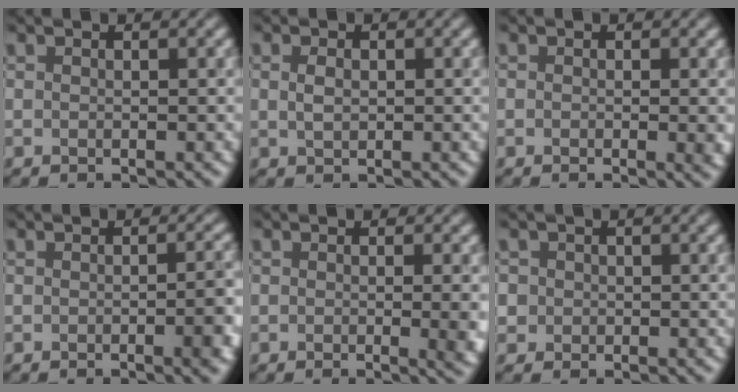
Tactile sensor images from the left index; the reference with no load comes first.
{"total": 1.3, "force": [0.2, 0.9, 1.0], "torque": [-0.023, 0.001, 0.004]}
{"total": 1.6, "force": [-0.2, 0.5, 1.5], "torque": [-0.018, -0.005, -0.004]}
{"total": 3.2, "force": [-1.2, 0.9, 2.9], "torque": [-0.035, 0.000, -0.016]}
{"total": 4.6, "force": [-0.5, 2.0, 4.1], "torque": [-0.027, -0.002, -0.006]}
{"total": 2.2, "force": [0.4, 2.0, 0.6], "torque": [0.003, 0.011, -0.003]}